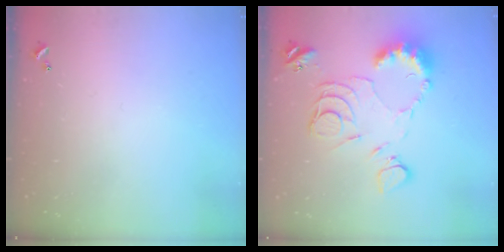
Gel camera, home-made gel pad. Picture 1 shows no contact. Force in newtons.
{"total": 14.4, "press": 14.4, "slide": 1.2}